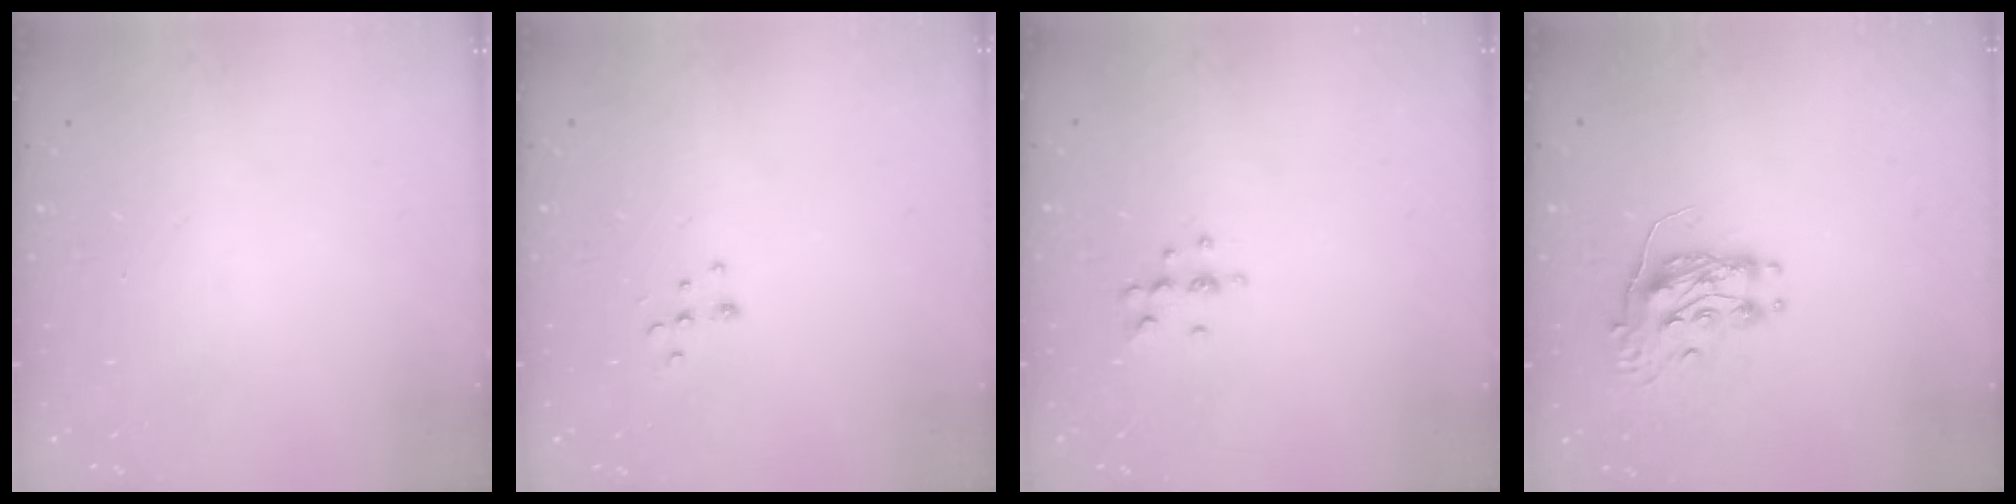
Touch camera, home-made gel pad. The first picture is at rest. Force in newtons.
{"total": 6.7, "press": 6.7, "slide": 0.4}
{"total": 5.5, "press": 5.2, "slide": 1.6}
{"total": 8.6, "press": 8.6, "slide": 0.2}